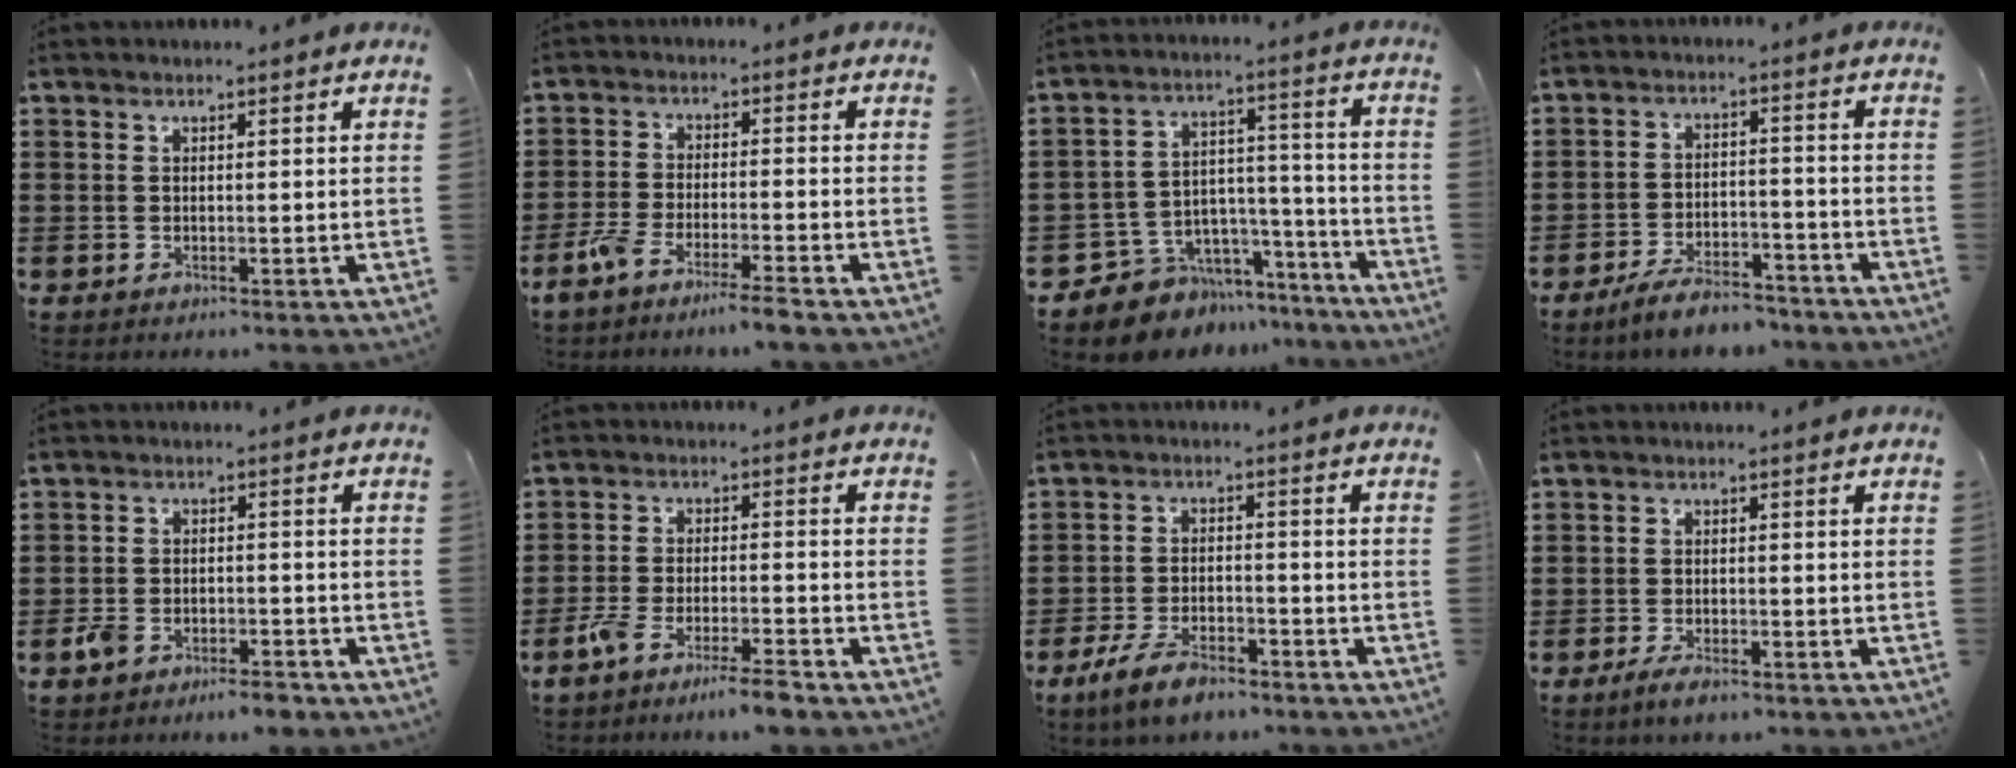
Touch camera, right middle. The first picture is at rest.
{"total": 4.9, "force": [-4.2, 0.0, 2.5], "torque": [-0.062, -0.012, -0.084]}
{"total": 7.3, "force": [-6.2, 3.9, -0.3], "torque": [-0.005, 0.013, -0.117]}
{"total": 6.1, "force": [-5.7, 1.2, 1.9], "torque": [-0.040, 0.007, -0.111]}
{"total": 4.0, "force": [-3.4, 1.3, 1.7], "torque": [-0.049, 0.003, -0.072]}
{"total": 5.6, "force": [-4.8, 0.2, 2.9], "torque": [-0.068, -0.009, -0.094]}
{"total": 6.3, "force": [-4.8, 2.2, 3.4], "torque": [-0.074, 0.006, -0.091]}
{"total": 2.2, "force": [-1.7, 0.6, 1.3], "torque": [-0.031, 0.001, -0.034]}